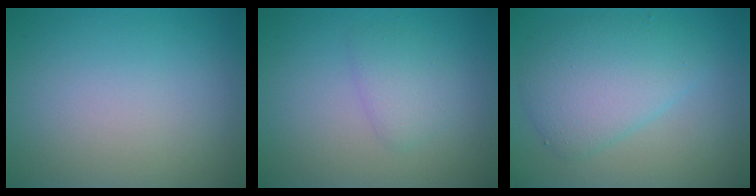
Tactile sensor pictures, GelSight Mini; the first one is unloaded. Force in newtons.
{"total": 1.8, "press": 1.8, "slide": 0.1}
{"total": 5.1, "press": 5.1, "slide": 0.2}